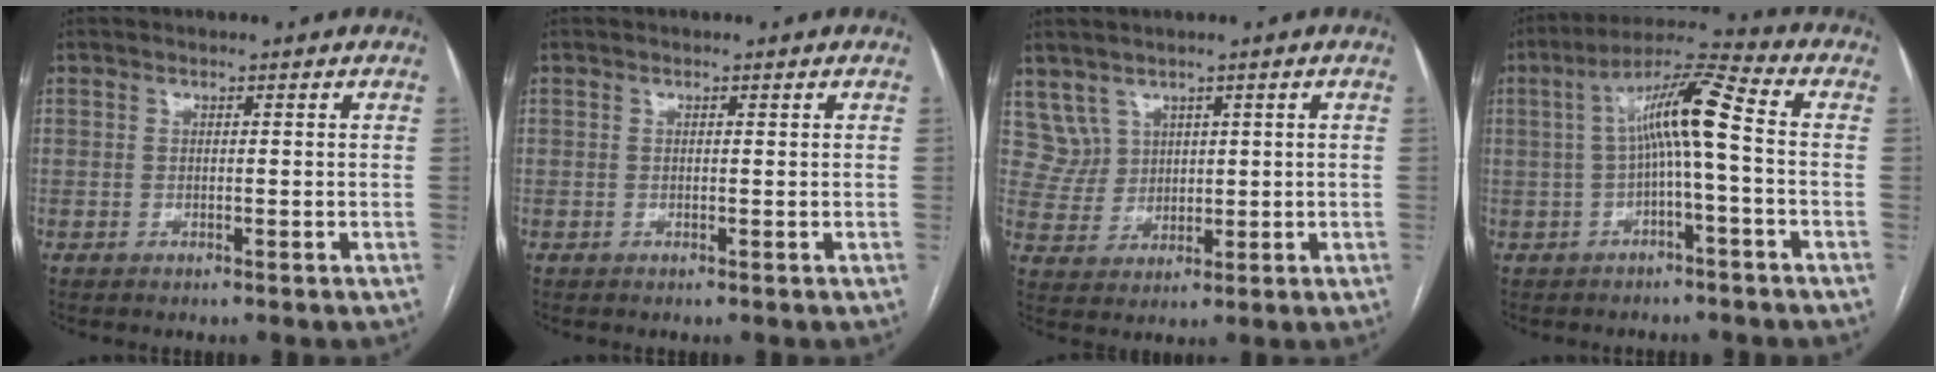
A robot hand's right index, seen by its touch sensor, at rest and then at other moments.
{"total": 0.0}
{"total": 4.8, "force": [2.8, 3.8, -0.2], "torque": [-0.002, 0.014, 0.066]}
{"total": 9.2, "force": [-0.1, 0.4, 9.2], "torque": [-0.163, 0.034, -0.002]}